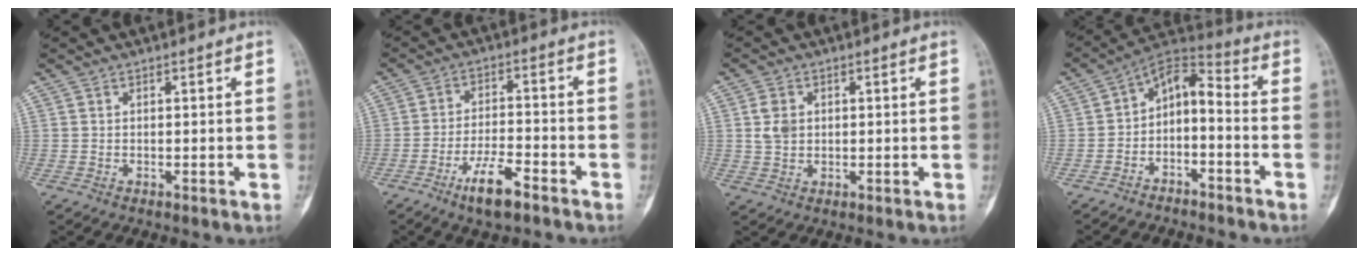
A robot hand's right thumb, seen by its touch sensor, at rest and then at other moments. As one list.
[{"total": 7.8, "force": [-5.0, 2.3, 5.6], "torque": [-0.101, 0.026, -0.085]}, {"total": 3.7, "force": [0.7, 2.8, 2.2], "torque": [-0.032, 0.001, 0.014]}, {"total": 9.4, "force": [-3.7, 5.3, 6.9], "torque": [-0.099, 0.076, -0.072]}]